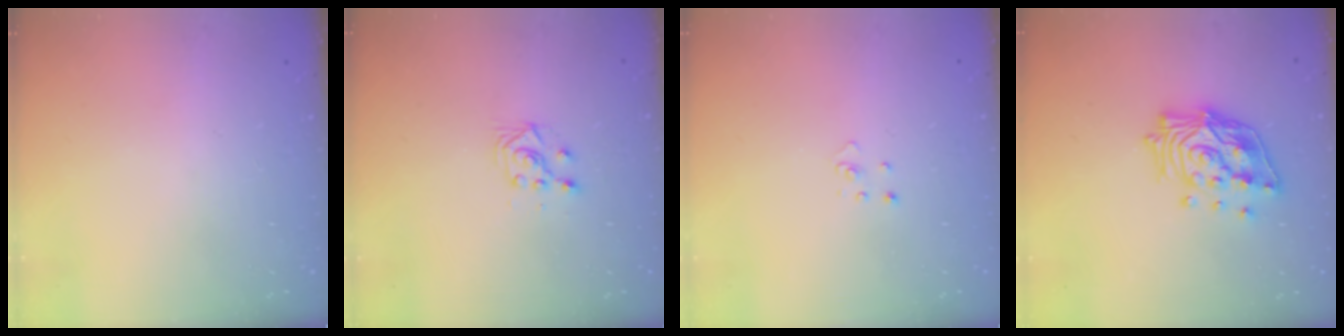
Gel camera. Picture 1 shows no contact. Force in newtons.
{"total": 5.7, "press": 5.6, "slide": 0.9}
{"total": 2.2, "press": 2.2, "slide": 0.2}
{"total": 14.6, "press": 14.5, "slide": 1.8}